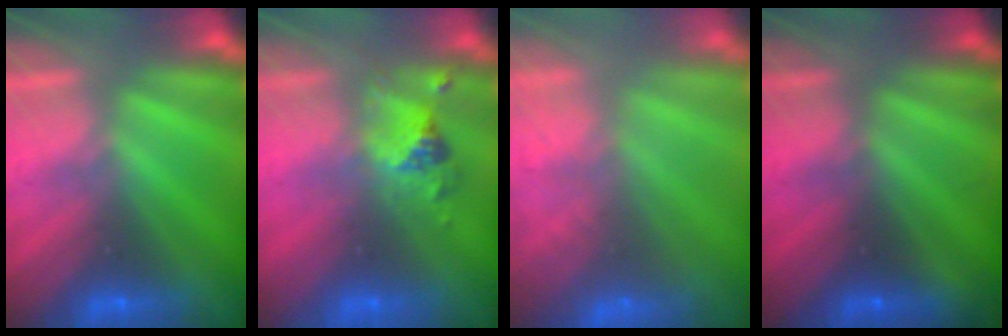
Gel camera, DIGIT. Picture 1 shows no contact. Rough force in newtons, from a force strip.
{"total": 2.4}
{"total": 7.2}
{"total": 1.7}